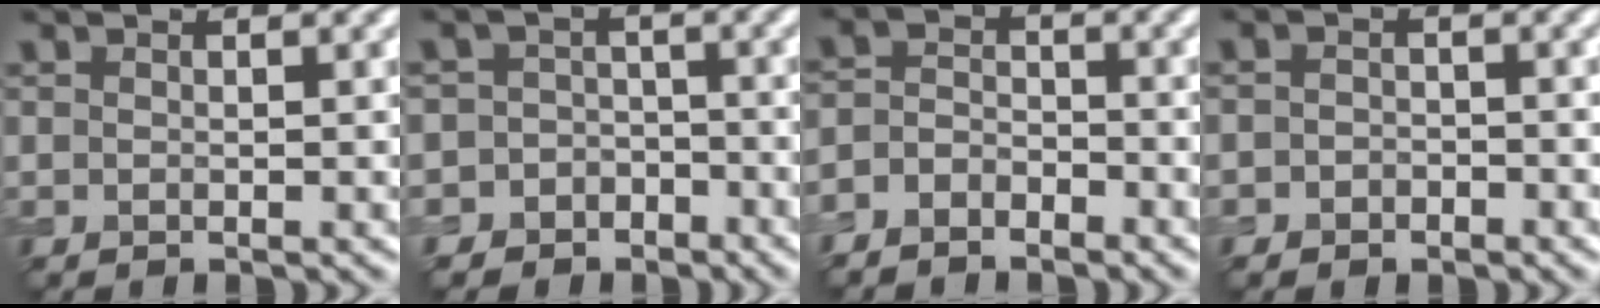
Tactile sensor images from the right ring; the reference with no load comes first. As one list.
[{"total": 5.9, "force": [-3.5, 4.7, -0.2], "torque": [0.034, -0.006, -0.075]}, {"total": 3.3, "force": [-2.6, 1.8, 0.8], "torque": [-0.014, 0.003, -0.057]}, {"total": 1.5, "force": [-0.8, 1.2, 0.4], "torque": [0.008, 0.002, -0.021]}]